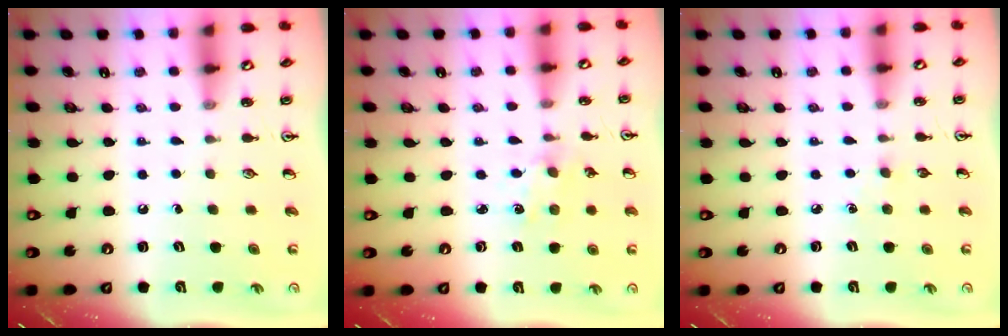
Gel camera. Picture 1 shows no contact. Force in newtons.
{"total": 1.7, "press": 1.6, "slide": 0.4}
{"total": 2.6, "press": 2.5, "slide": 0.3}